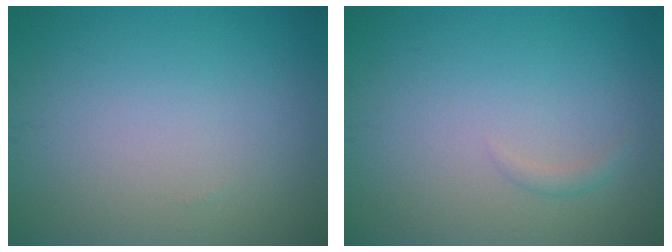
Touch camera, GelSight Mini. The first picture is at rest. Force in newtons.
{"total": 0.7, "press": 0.7, "slide": 0.1}